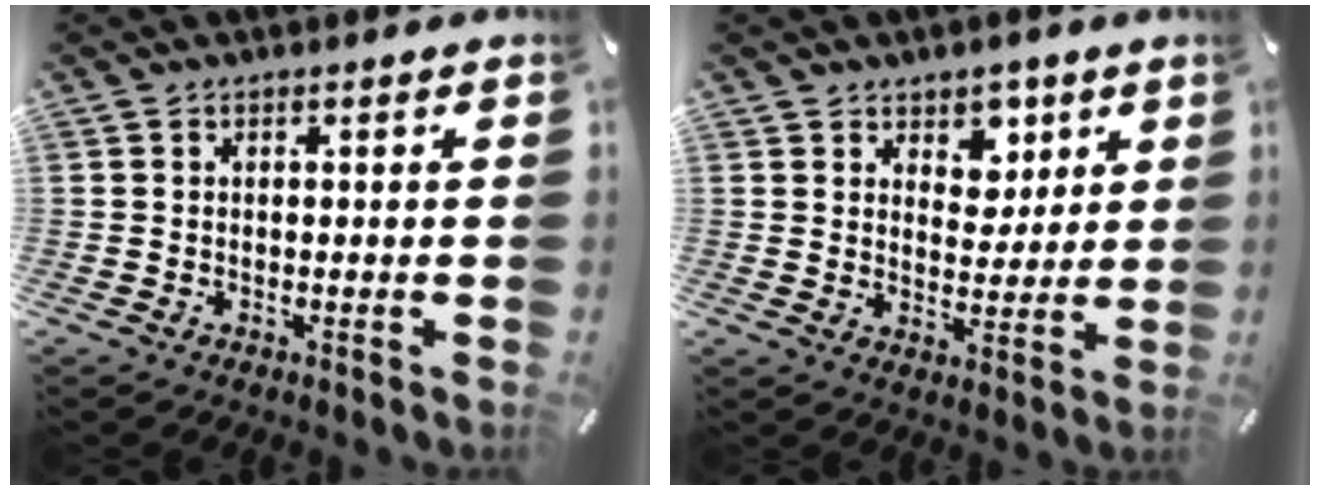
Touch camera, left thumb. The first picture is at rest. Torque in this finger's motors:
{"motor_torque": [0.47, -0.40, 0.08, 0.05, 0.08]}